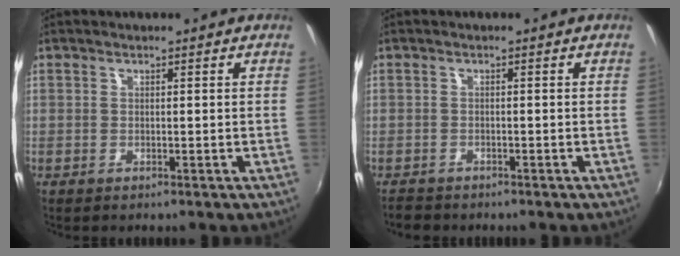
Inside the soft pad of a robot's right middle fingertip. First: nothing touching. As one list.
[{"total": 2.5, "force": [-2.3, 1.0, 0.5], "torque": [-0.019, -0.009, -0.043]}]